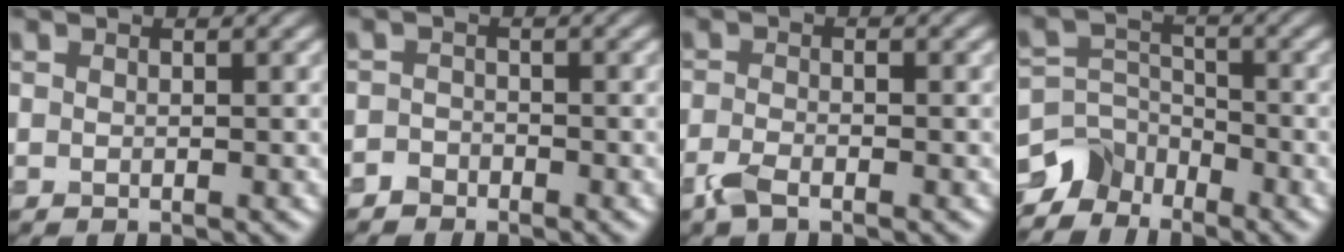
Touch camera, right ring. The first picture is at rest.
{"total": 1.4, "force": [-1.1, 0.5, -0.5], "torque": [0.011, 0.003, -0.036]}
{"total": 1.9, "force": [-1.4, 0.6, 1.2], "torque": [-0.034, -0.002, -0.039]}
{"total": 4.3, "force": [-3.5, 2.5, 0.4], "torque": [0.004, 0.000, -0.074]}